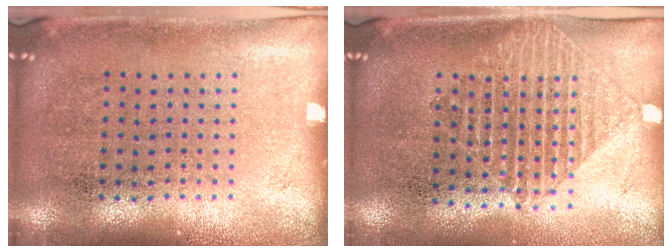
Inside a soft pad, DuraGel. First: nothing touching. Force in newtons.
{"total": 1.4, "press": 1.2, "slide": 0.6}